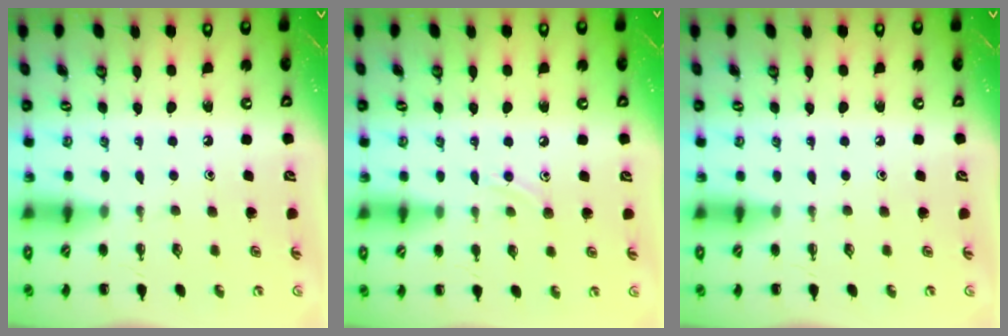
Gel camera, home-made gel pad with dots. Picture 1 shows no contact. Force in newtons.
{"total": 7.3, "press": 7.0, "slide": 1.9}
{"total": 0.0}